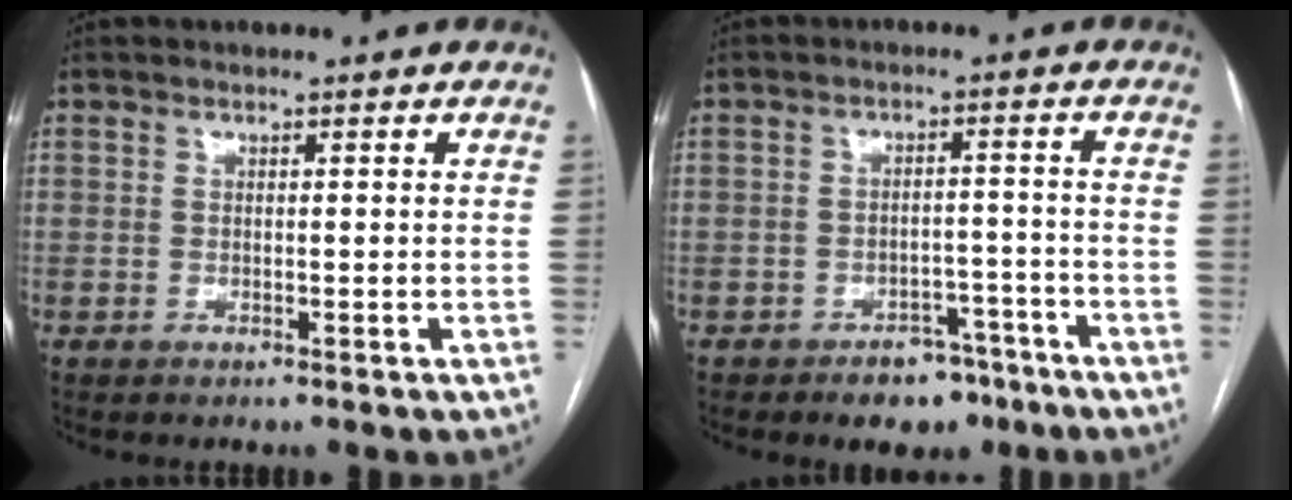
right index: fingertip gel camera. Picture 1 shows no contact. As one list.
[{"total": 6.0, "force": [-4.3, 3.5, 2.5], "torque": [-0.027, 0.014, -0.057]}]